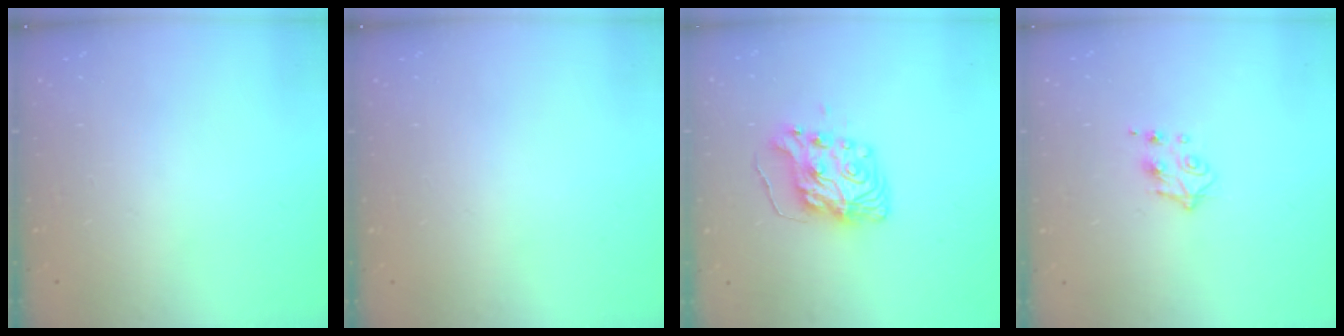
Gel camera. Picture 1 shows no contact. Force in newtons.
{"total": 0.0}
{"total": 10.1, "press": 10.0, "slide": 1.1}
{"total": 4.5, "press": 4.4, "slide": 0.9}